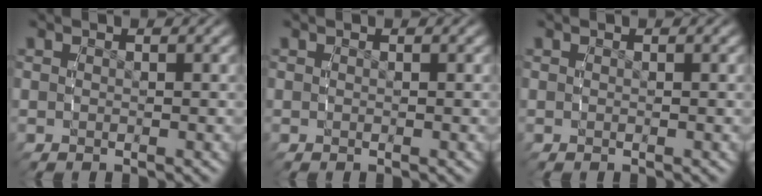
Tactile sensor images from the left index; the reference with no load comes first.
{"total": 0.0}
{"total": 0.0}